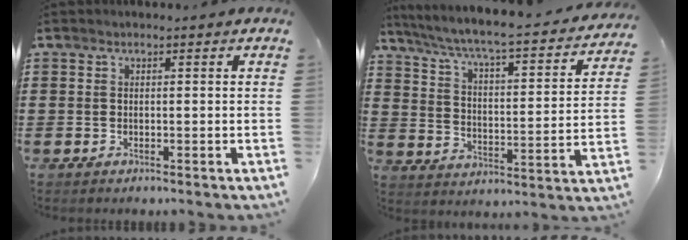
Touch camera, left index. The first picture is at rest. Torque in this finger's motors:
{"motor_torque": [2.14, 0.00, 0.60, 0.14]}